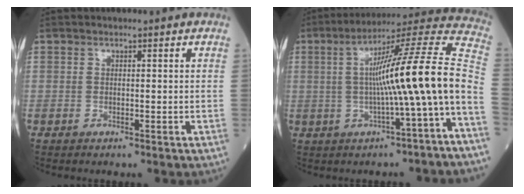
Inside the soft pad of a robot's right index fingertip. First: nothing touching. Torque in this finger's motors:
{"motor_torque": [1.55, -0.59, 0.83, 0.21]}